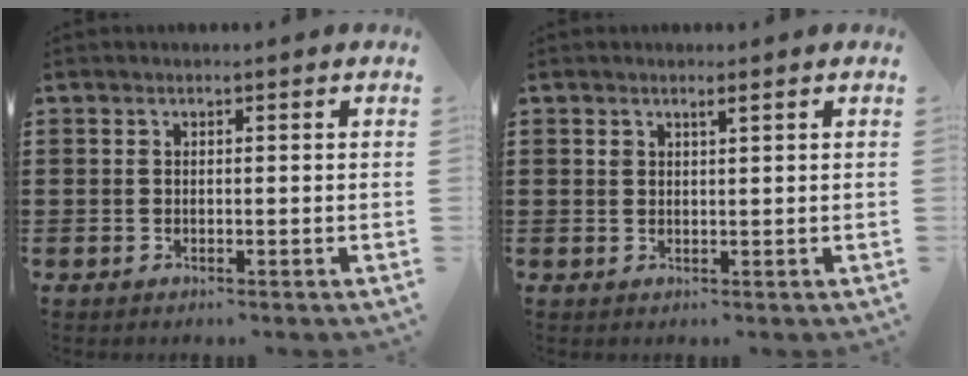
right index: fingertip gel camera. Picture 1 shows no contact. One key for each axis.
{"total": 1.0, "fx": 0.7, "fy": 0.3, "fz": 0.7, "tx": -0.015, "ty": 0.002, "tz": 0.011}